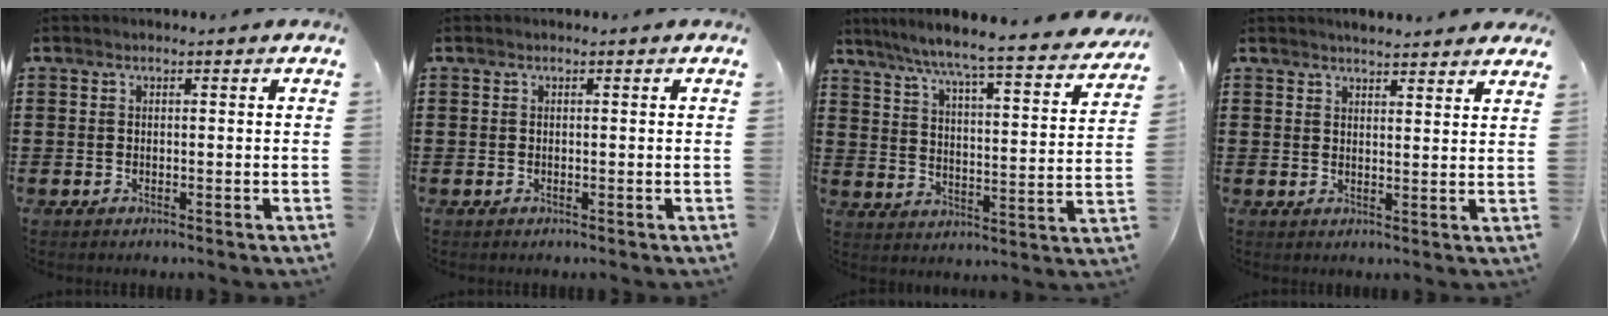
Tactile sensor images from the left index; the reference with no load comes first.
{"total": 0.0}
{"total": 6.0, "force": [5.4, -0.9, 2.4], "torque": [-0.072, -0.048, 0.083]}
{"total": 2.8, "force": [2.8, -0.1, 0.1], "torque": [-0.010, -0.007, 0.051]}